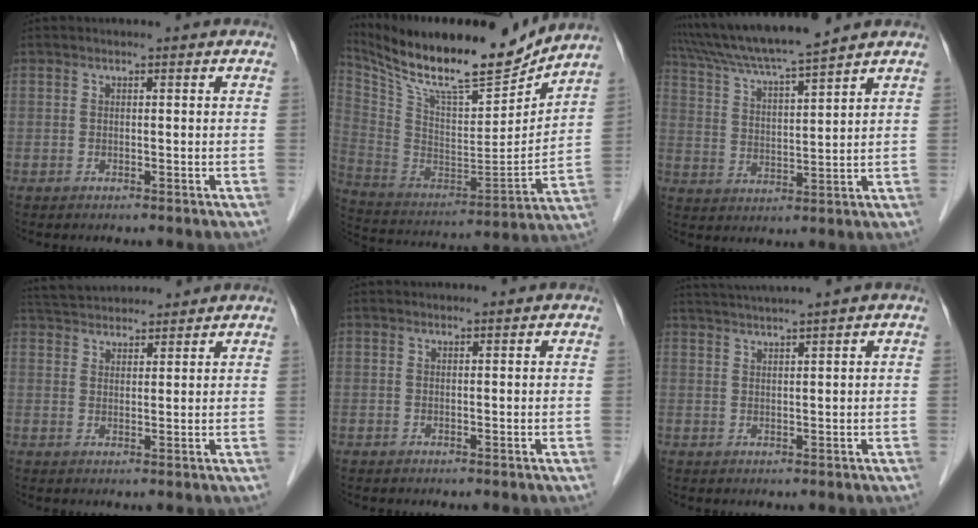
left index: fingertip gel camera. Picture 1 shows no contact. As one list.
[{"total": 22.2, "force": [19.2, 3.1, 10.6], "torque": [-0.209, -0.019, 0.327]}, {"total": 11.9, "force": [10.6, -1.1, 5.2], "torque": [-0.100, 0.014, 0.192]}, {"total": 10.0, "force": [9.5, 1.9, 2.6], "torque": [-0.047, 0.037, 0.154]}, {"total": 0.8, "force": [0.8, 0.1, 0.0], "torque": [-0.007, 0.006, 0.015]}, {"total": 5.9, "force": [5.2, -1.6, 2.3], "torque": [-0.040, 0.016, 0.091]}]